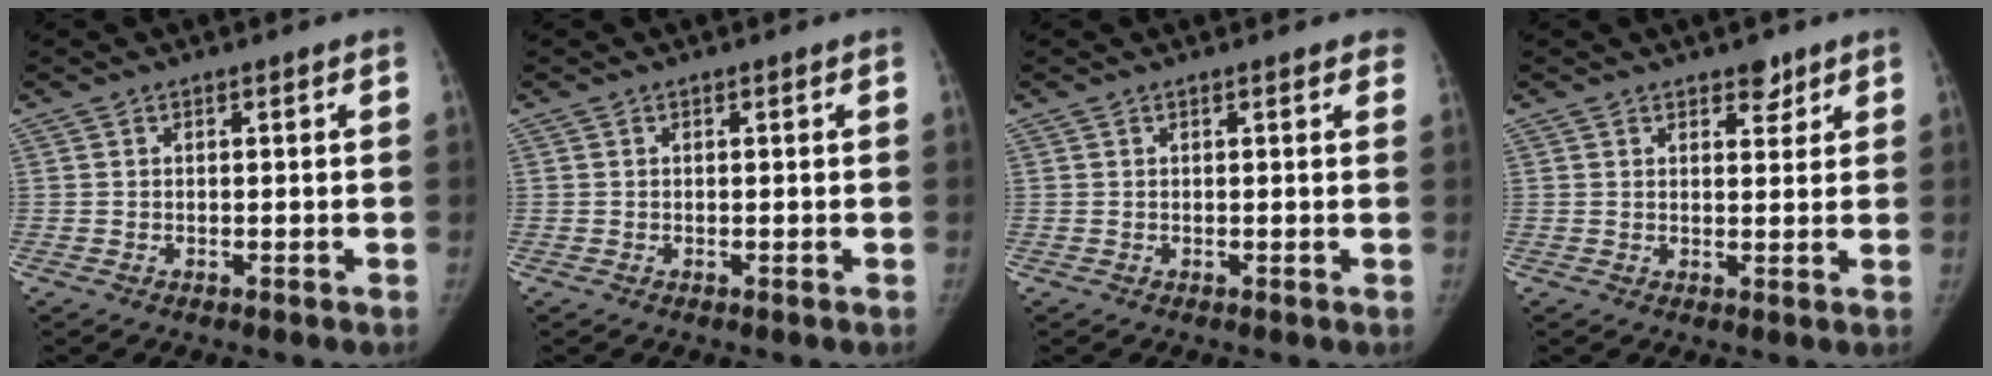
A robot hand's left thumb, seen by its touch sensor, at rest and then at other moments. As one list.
[{"total": 0.0}, {"total": 1.4, "force": [1.1, 0.6, 0.6], "torque": [0.006, -0.002, 0.001]}, {"total": 3.0, "force": [2.0, 1.8, 1.2], "torque": [0.006, -0.013, 0.030]}]